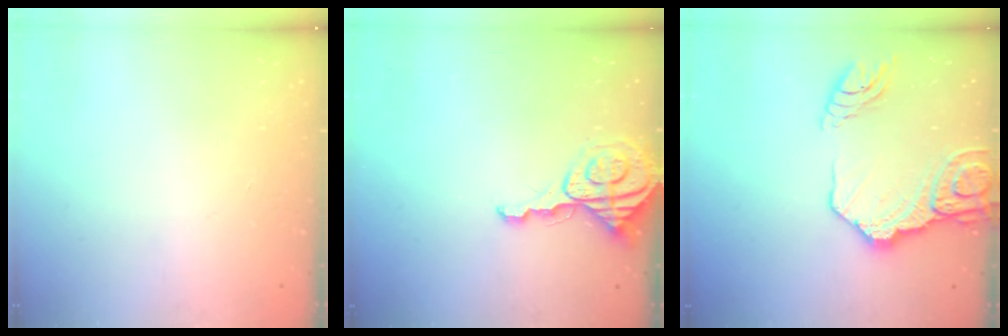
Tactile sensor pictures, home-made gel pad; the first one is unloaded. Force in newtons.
{"total": 6.8, "press": 6.8, "slide": 0.5}
{"total": 17.1, "press": 17.0, "slide": 2.2}